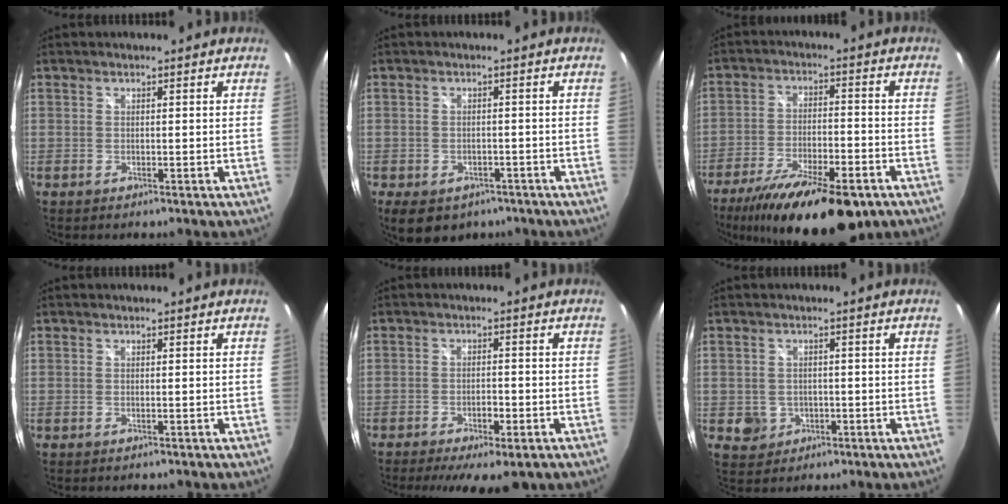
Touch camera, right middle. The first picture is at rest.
{"total": 9.3, "force": [-5.8, 5.7, 4.5], "torque": [-0.092, -0.017, -0.072]}
{"total": 20.2, "force": [-14.0, 6.1, 13.1], "torque": [-0.241, -0.041, -0.218]}
{"total": 0.6, "force": [-0.5, 0.0, 0.3], "torque": [-0.001, 0.003, -0.008]}
{"total": 9.2, "force": [-6.1, 3.0, 6.1], "torque": [-0.129, -0.022, -0.091]}
{"total": 4.0, "force": [-0.9, 3.8, 0.9], "torque": [-0.024, 0.002, -0.005]}